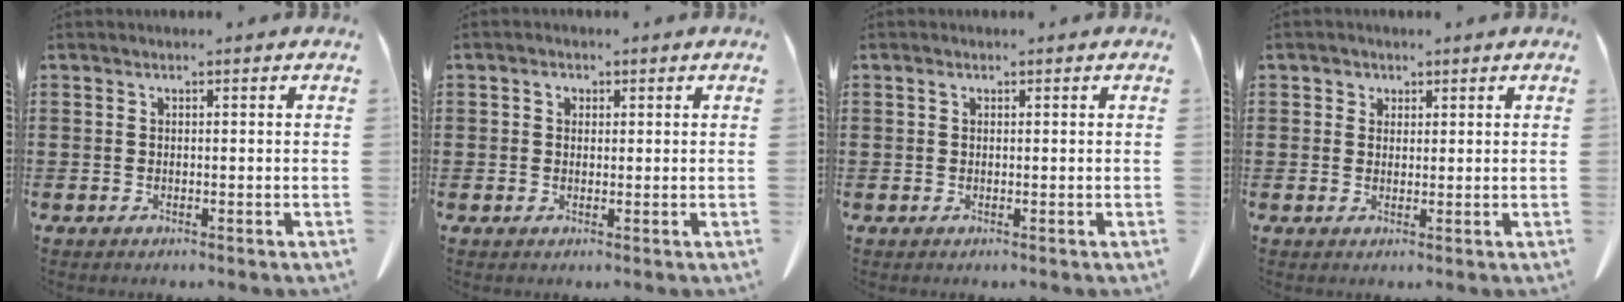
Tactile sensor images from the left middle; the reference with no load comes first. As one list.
[{"total": 1.2, "force": [0.3, 1.0, 0.5], "torque": [-0.013, 0.008, 0.006]}, {"total": 0.7, "force": [0.3, 0.4, 0.5], "torque": [-0.012, 0.004, 0.006]}, {"total": 1.6, "force": [1.0, 1.2, 0.2], "torque": [0.000, 0.003, 0.017]}]